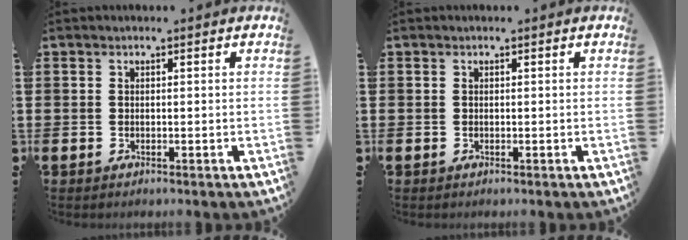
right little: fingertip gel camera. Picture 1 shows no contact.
{"total": 0.0}